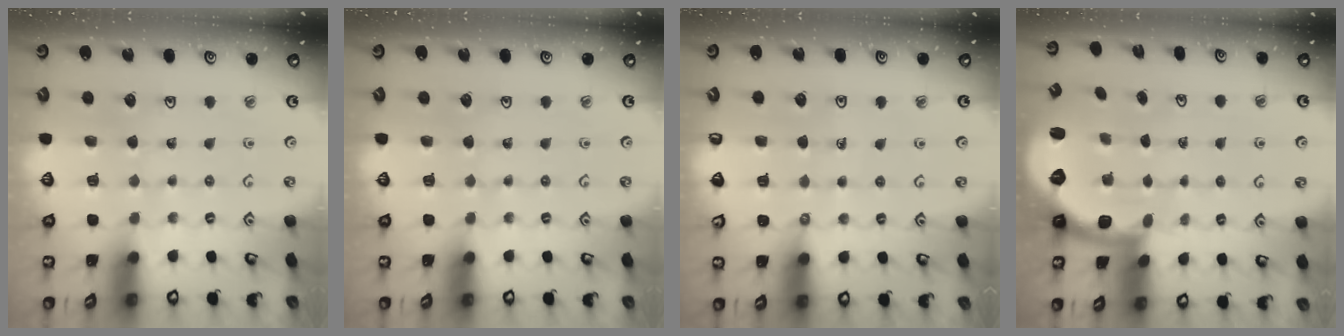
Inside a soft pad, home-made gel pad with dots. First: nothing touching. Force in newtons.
{"total": 0.0}
{"total": 5.2, "press": 5.1, "slide": 0.9}
{"total": 1.7, "press": 1.6, "slide": 0.4}